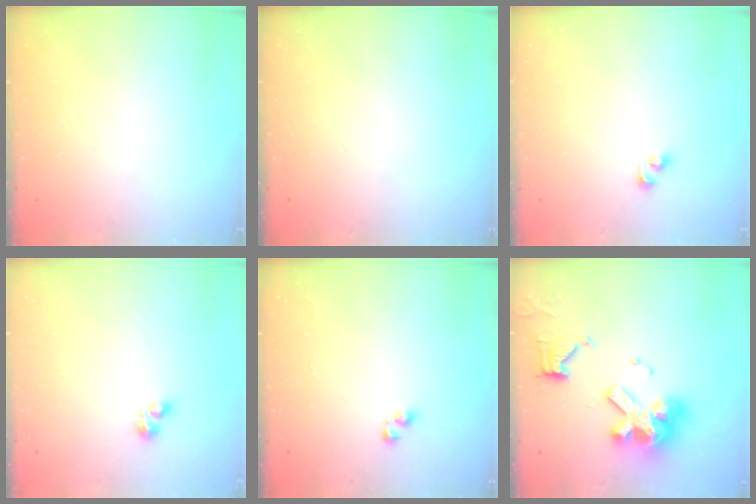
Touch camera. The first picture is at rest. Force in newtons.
{"total": 0.0}
{"total": 2.5, "press": 2.5, "slide": 0.3}
{"total": 2.2, "press": 2.2, "slide": 0.5}
{"total": 3.7, "press": 3.7, "slide": 0.5}
{"total": 15.7, "press": 15.6, "slide": 1.7}